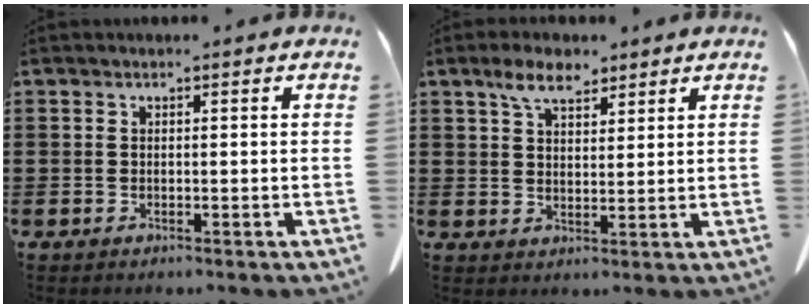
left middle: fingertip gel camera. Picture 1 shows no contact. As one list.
[{"total": 5.6, "force": [4.0, 2.3, 3.1], "torque": [-0.072, 0.002, 0.075]}]